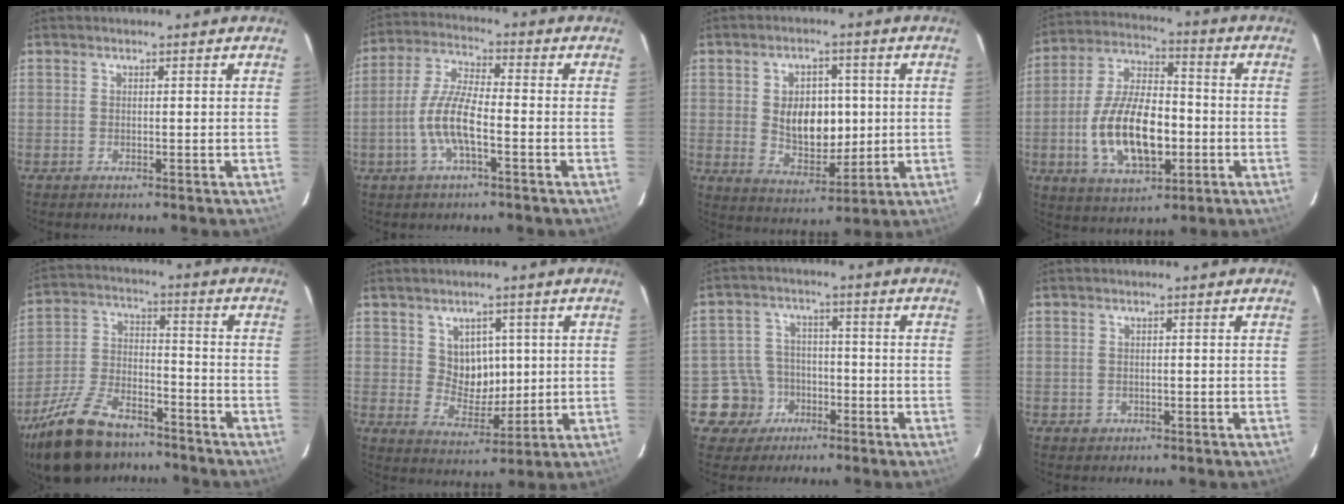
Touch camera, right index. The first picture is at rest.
{"total": 9.2, "force": [-3.0, 2.3, 8.3], "torque": [-0.177, 0.003, -0.060]}
{"total": 10.3, "force": [0.7, 6.8, 7.7], "torque": [-0.135, 0.001, 0.025]}
{"total": 16.9, "force": [-3.8, 8.2, 14.3], "torque": [-0.288, 0.005, -0.058]}
{"total": 19.7, "force": [-14.5, 8.6, 10.0], "torque": [-0.214, -0.010, -0.248]}
{"total": 6.9, "force": [1.7, 5.8, 3.2], "torque": [-0.050, 0.002, 0.040]}
{"total": 7.5, "force": [-3.6, 6.6, 0.1], "torque": [-0.027, 0.026, -0.055]}
{"total": 1.2, "force": [-0.5, 1.1, 0.1], "torque": [0.000, 0.000, -0.002]}